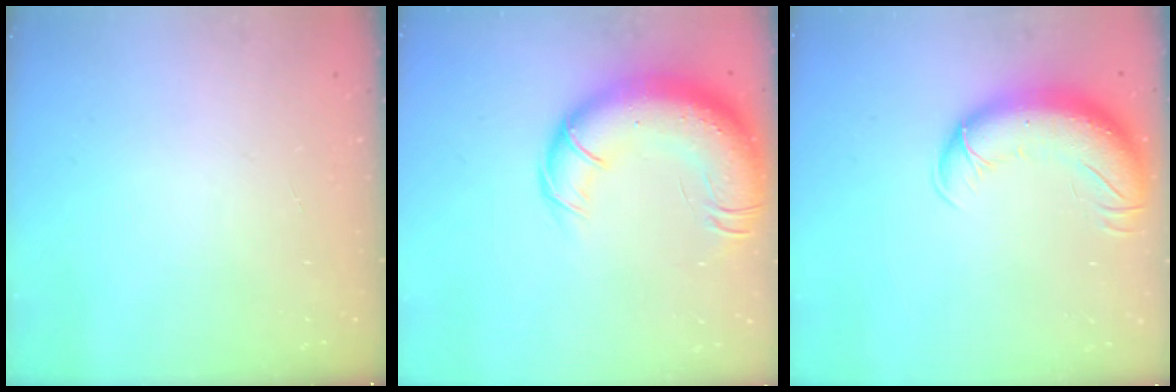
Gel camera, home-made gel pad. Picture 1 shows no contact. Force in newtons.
{"total": 22.6, "press": 22.0, "slide": 5.3}
{"total": 13.6, "press": 13.1, "slide": 3.4}